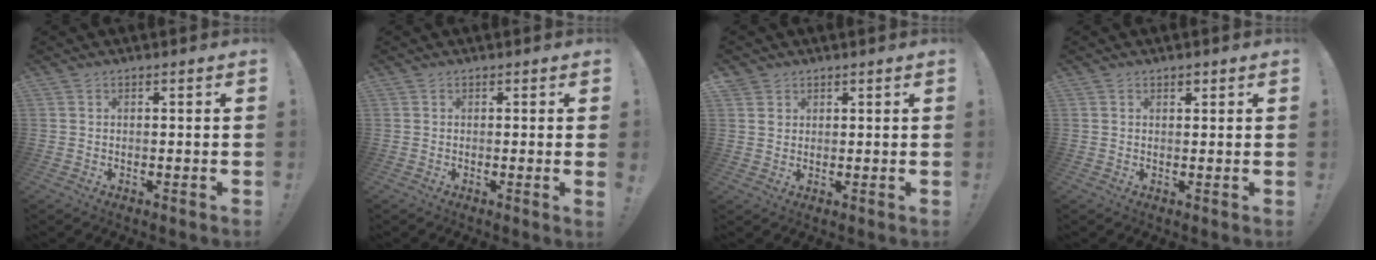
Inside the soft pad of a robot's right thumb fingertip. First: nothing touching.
{"total": 1.4, "force": [0.2, -0.6, 1.3], "torque": [-0.015, -0.007, -0.001]}
{"total": 3.5, "force": [1.8, 2.9, 0.5], "torque": [0.004, -0.012, 0.032]}
{"total": 1.0, "force": [0.7, 0.6, 0.3], "torque": [0.009, -0.005, 0.011]}